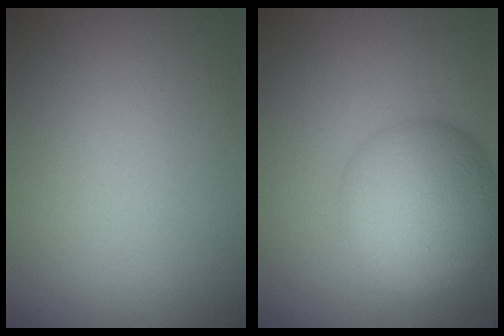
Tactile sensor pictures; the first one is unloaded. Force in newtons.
{"total": 7.9, "press": 7.9, "slide": 0.2}